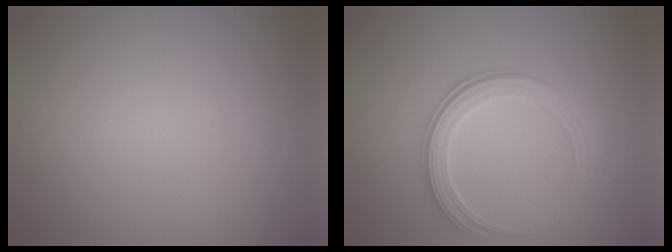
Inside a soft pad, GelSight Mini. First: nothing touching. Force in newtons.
{"total": 3.3, "press": 2.8, "slide": 1.8}